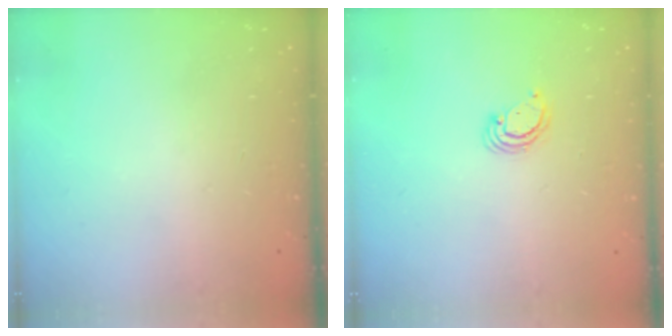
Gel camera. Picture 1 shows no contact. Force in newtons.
{"total": 2.7, "press": 2.7, "slide": 0.2}